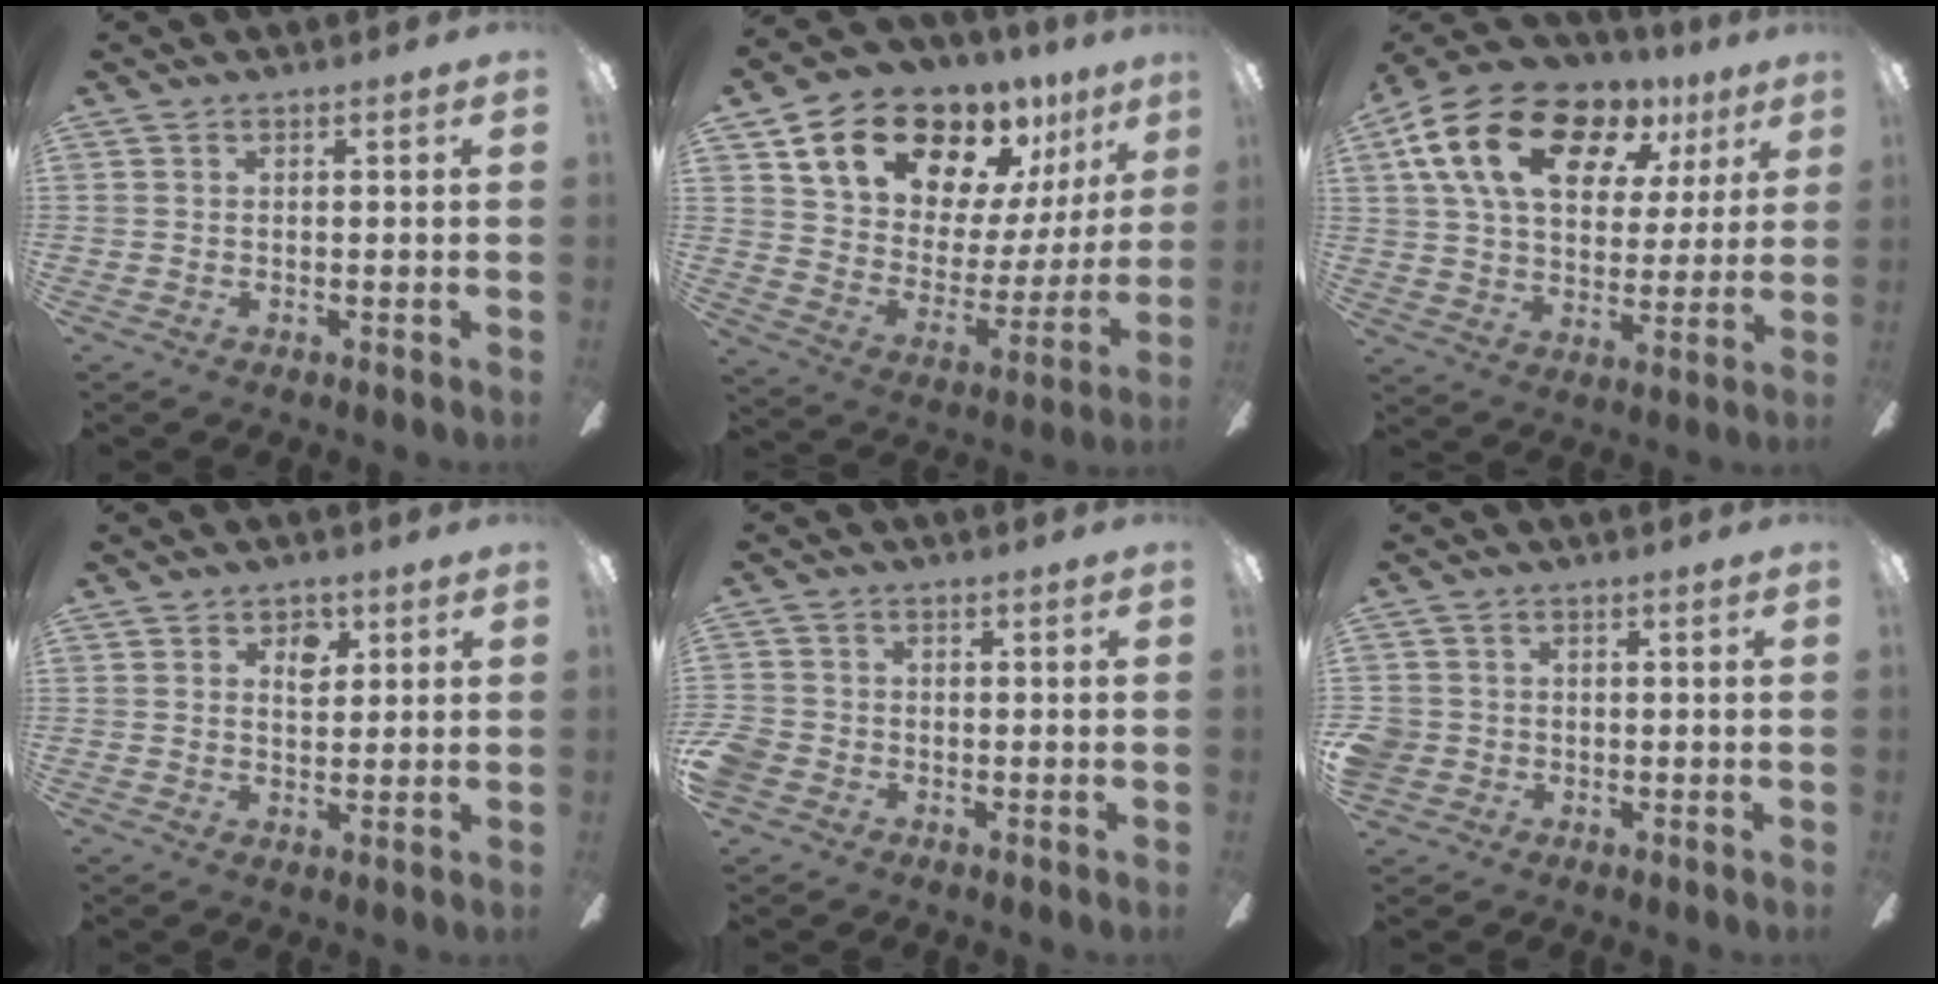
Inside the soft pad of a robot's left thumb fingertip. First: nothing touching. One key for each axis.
{"total": 18.9, "fx": 14.8, "fy": 9.4, "fz": 7.1, "tx": -0.129, "ty": -0.101, "tz": 0.269}
{"total": 20.7, "fx": 10.4, "fy": 12.3, "fz": 13.0, "tx": -0.240, "ty": -0.033, "tz": 0.184}
{"total": 4.5, "fx": 2.1, "fy": 2.9, "fz": 2.8, "tx": -0.022, "ty": -0.006, "tz": 0.027}
{"total": 4.4, "fx": -2.1, "fy": 3.5, "fz": 1.6, "tx": -0.037, "ty": 0.015, "tz": -0.040}
{"total": 3.6, "fx": -0.8, "fy": 3.4, "fz": 0.9, "tx": -0.025, "ty": 0.009, "tz": -0.014}